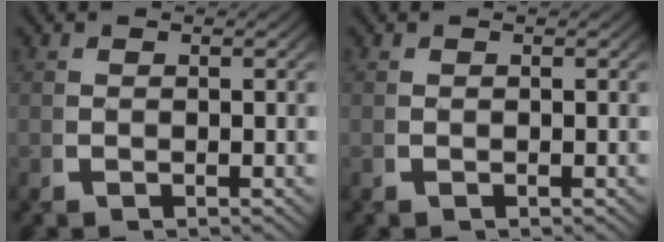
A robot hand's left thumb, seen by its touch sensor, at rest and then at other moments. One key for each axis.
{"total": 0.0}